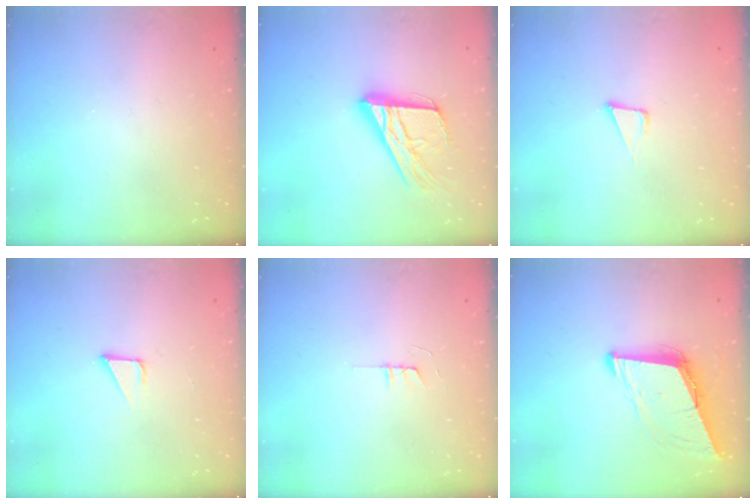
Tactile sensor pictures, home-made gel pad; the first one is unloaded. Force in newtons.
{"total": 18.1, "press": 18.0, "slide": 1.6}
{"total": 4.9, "press": 3.9, "slide": 3.0}
{"total": 2.2, "press": 2.2, "slide": 0.2}
{"total": 4.0, "press": 4.0, "slide": 0.4}
{"total": 8.8, "press": 8.1, "slide": 3.6}